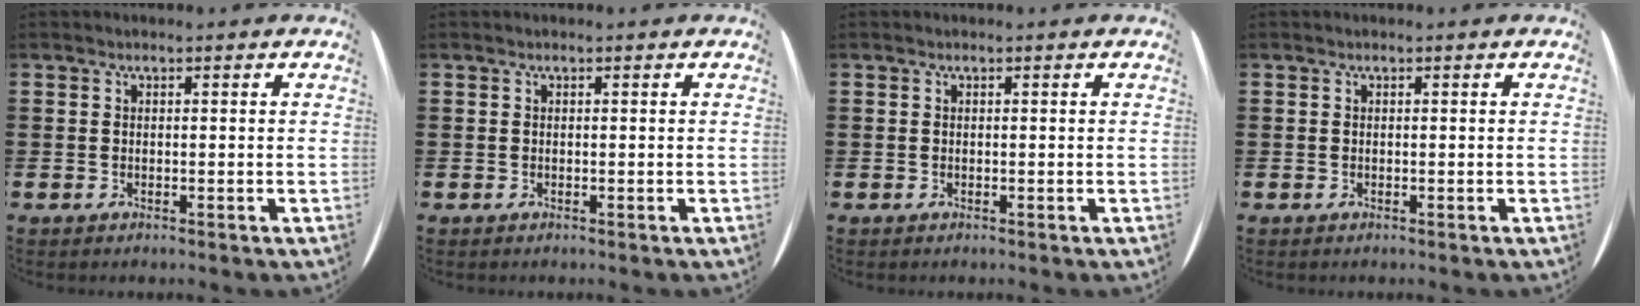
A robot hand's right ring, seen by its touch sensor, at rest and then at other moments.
{"total": 0.0}
{"total": 0.0}
{"total": 0.0}